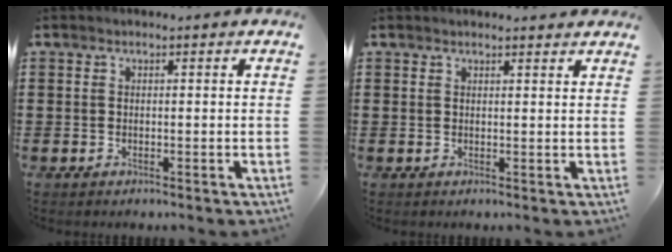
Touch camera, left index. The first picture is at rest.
{"total": 1.5, "force": [1.4, 0.0, 0.4], "torque": [-0.010, 0.001, 0.028]}